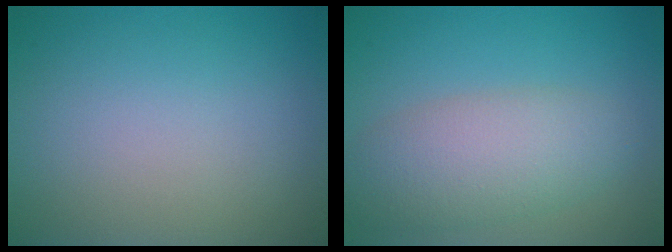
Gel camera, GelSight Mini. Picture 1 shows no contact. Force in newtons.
{"total": 5.2, "press": 5.2, "slide": 0.3}